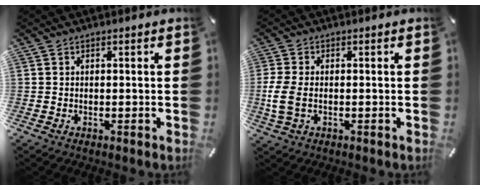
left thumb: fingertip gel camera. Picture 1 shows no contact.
{"total": 6.1, "force": [-0.8, 3.5, 4.9], "torque": [-0.117, -0.002, -0.016]}